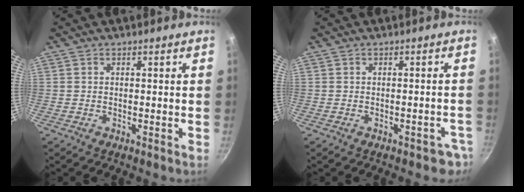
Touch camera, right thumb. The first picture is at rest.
{"total": 3.5, "force": [-2.0, 2.4, 1.4], "torque": [0.028, 0.033, -0.006]}